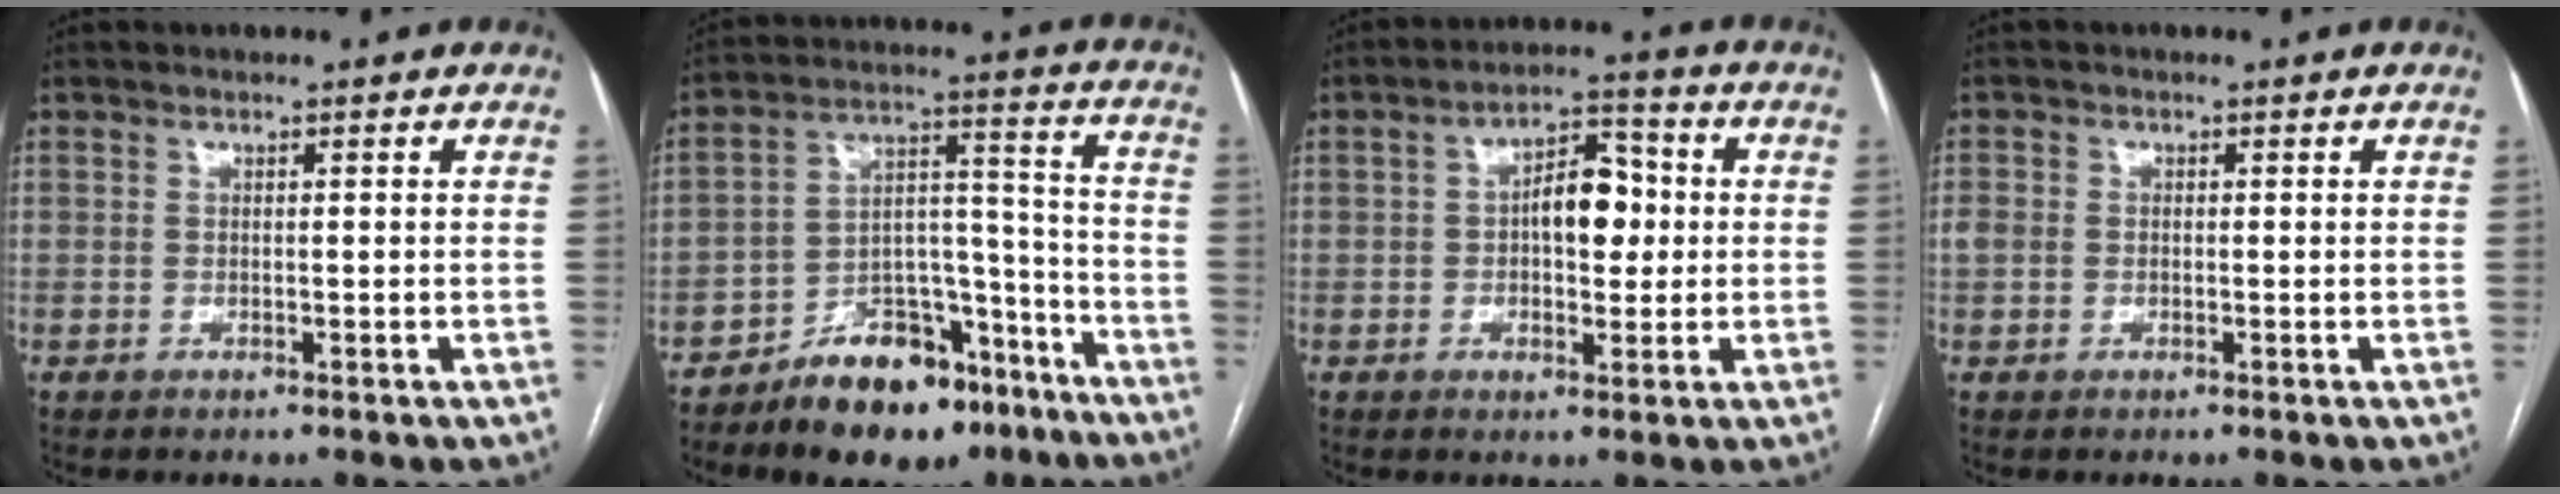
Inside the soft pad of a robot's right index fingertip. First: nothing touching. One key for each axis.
{"total": 15.4, "fx": -11.1, "fy": 6.8, "fz": 8.3, "tx": -0.118, "ty": 0.044, "tz": -0.176}
{"total": 7.5, "fx": 0.3, "fy": 3.7, "fz": 6.6, "tx": -0.103, "ty": 0.024, "tz": 0.005}
{"total": 2.1, "fx": -0.1, "fy": 1.9, "fz": 0.9, "tx": -0.025, "ty": 0.013, "tz": 0.002}